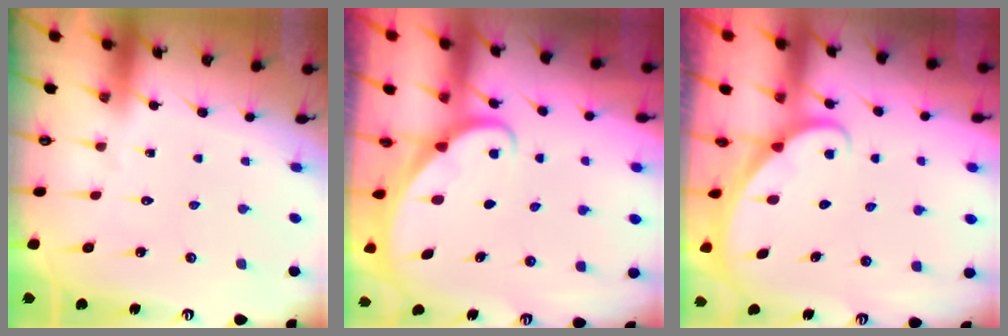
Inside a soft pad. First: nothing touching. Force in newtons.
{"total": 1.6, "press": 1.6, "slide": 0.1}
{"total": 1.6, "press": 1.6, "slide": 0.0}